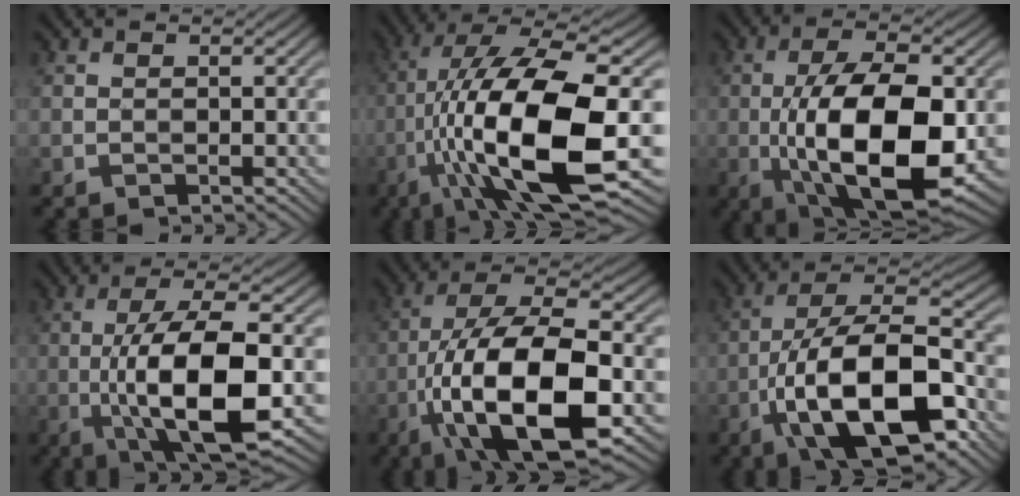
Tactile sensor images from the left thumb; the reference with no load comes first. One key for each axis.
{"total": 18.2, "fx": -4.5, "fy": 6.4, "fz": 16.5, "tx": -0.330, "ty": -0.004, "tz": -0.067}
{"total": 15.0, "fx": -2.8, "fy": 6.4, "fz": 13.3, "tx": -0.231, "ty": -0.003, "tz": -0.052}
{"total": 13.1, "fx": -2.6, "fy": 4.2, "fz": 12.2, "tx": -0.220, "ty": -0.003, "tz": -0.047}
{"total": 17.3, "fx": -5.9, "fy": 7.1, "fz": 14.7, "tx": -0.284, "ty": -0.007, "tz": -0.101}
{"total": 15.9, "fx": -6.1, "fy": 6.5, "fz": 13.2, "tx": -0.238, "ty": -0.001, "tz": -0.114}